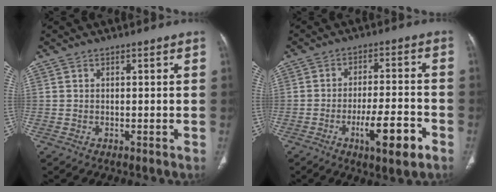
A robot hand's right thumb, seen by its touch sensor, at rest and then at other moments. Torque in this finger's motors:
{"motor_torque": [3.06, 1.81, 0.71, -0.85, 0.00]}